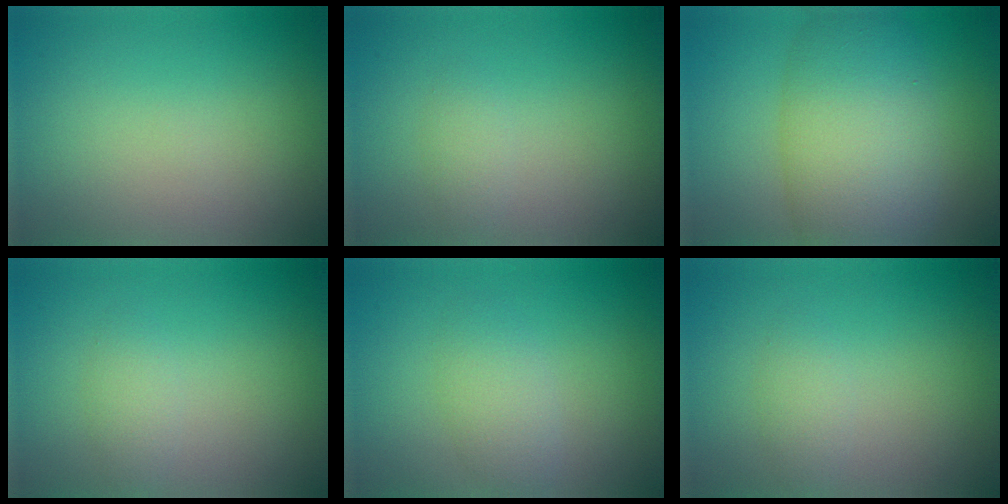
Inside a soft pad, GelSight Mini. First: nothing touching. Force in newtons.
{"total": 1.1, "press": 1.1, "slide": 0.0}
{"total": 9.3, "press": 9.3, "slide": 0.3}
{"total": 1.3, "press": 1.3, "slide": 0.1}
{"total": 2.3, "press": 2.3, "slide": 0.1}
{"total": 1.3, "press": 1.3, "slide": 0.1}